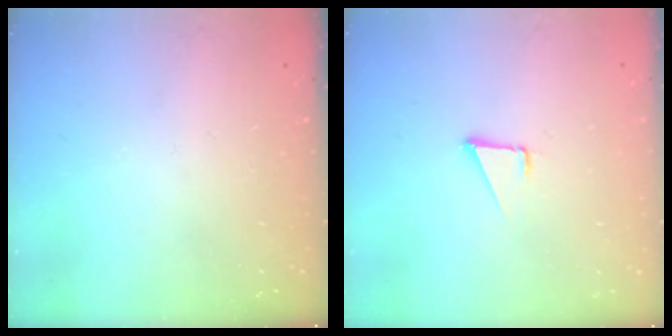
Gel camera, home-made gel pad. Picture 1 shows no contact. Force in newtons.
{"total": 1.7, "press": 1.7, "slide": 0.1}